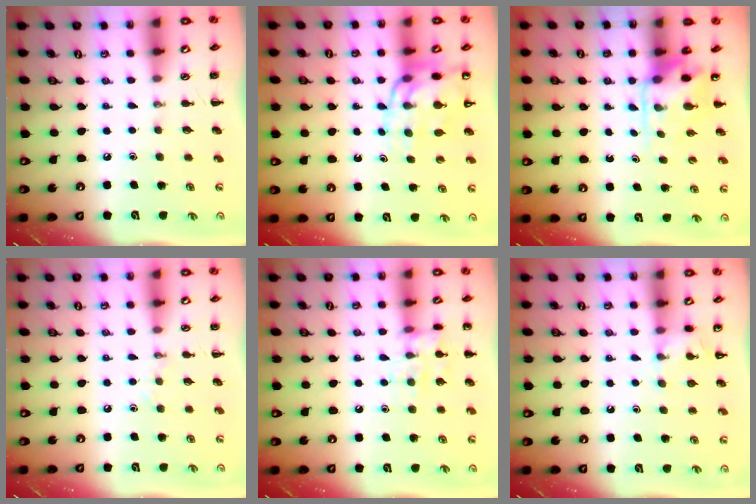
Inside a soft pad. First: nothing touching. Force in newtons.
{"total": 13.3, "press": 13.0, "slide": 3.1}
{"total": 4.3, "press": 4.2, "slide": 1.0}
{"total": 3.2, "press": 3.1, "slide": 0.9}
{"total": 9.9, "press": 9.8, "slide": 1.2}
{"total": 6.4, "press": 6.2, "slide": 1.4}